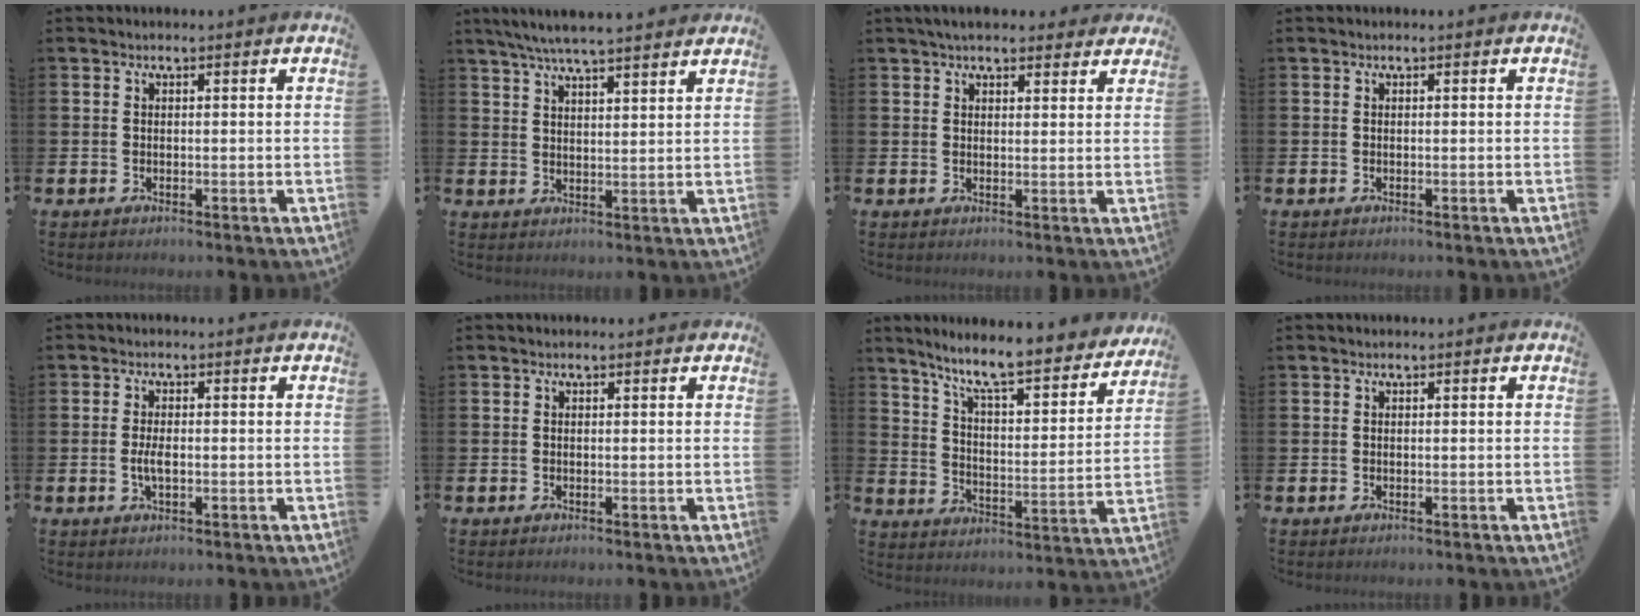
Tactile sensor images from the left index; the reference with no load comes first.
{"total": 6.0, "force": [5.7, 0.2, 1.9], "torque": [-0.053, -0.021, 0.104]}
{"total": 4.0, "force": [3.5, 1.3, 1.2], "torque": [-0.029, -0.006, 0.066]}
{"total": 0.0}
{"total": 2.5, "force": [-0.3, 1.0, 2.2], "torque": [-0.028, -0.006, -0.008]}
{"total": 0.0}
{"total": 9.1, "force": [8.1, 1.2, 4.0], "torque": [-0.100, -0.060, 0.133]}
{"total": 0.0}